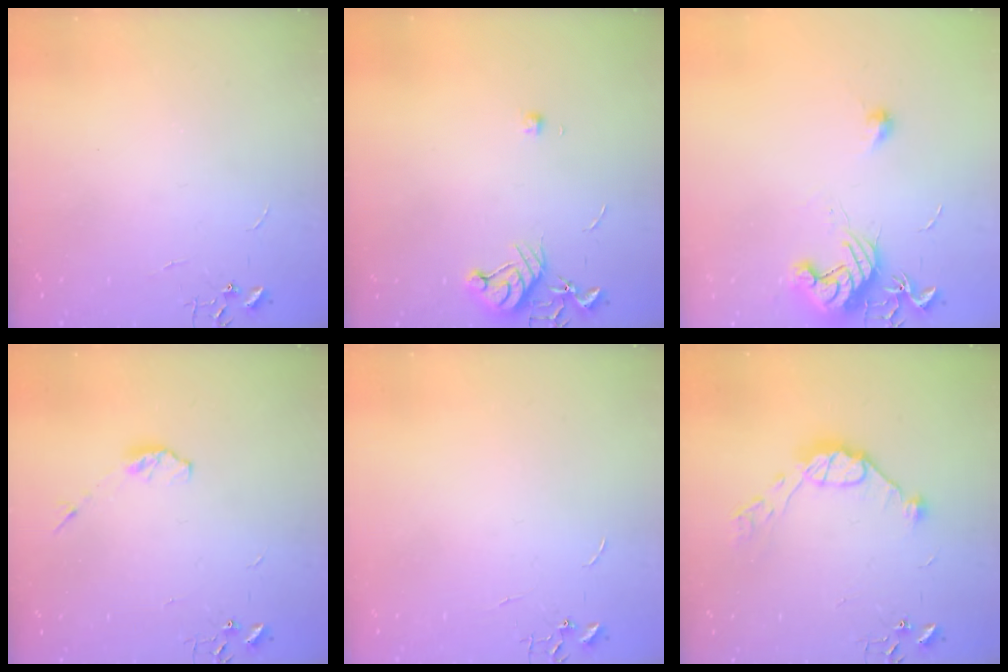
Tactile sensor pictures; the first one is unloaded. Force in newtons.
{"total": 8.5, "press": 8.5, "slide": 0.9}
{"total": 12.4, "press": 12.3, "slide": 1.0}
{"total": 4.3, "press": 4.1, "slide": 1.1}
{"total": 0.0}
{"total": 11.7, "press": 11.7, "slide": 1.1}